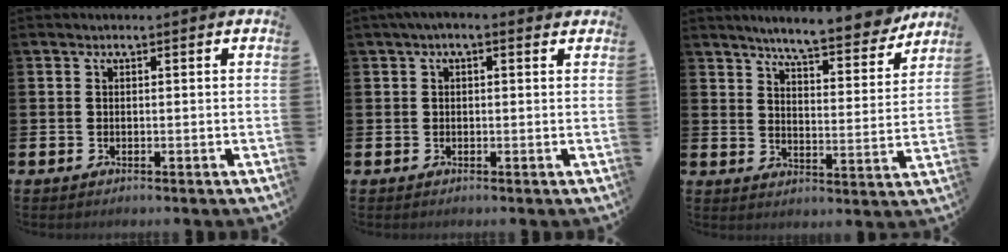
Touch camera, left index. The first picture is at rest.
{"total": 1.2, "force": [0.5, 0.5, 1.0], "torque": [-0.009, 0.003, 0.005]}
{"total": 7.6, "force": [7.2, 0.5, 2.3], "torque": [-0.043, -0.056, 0.121]}